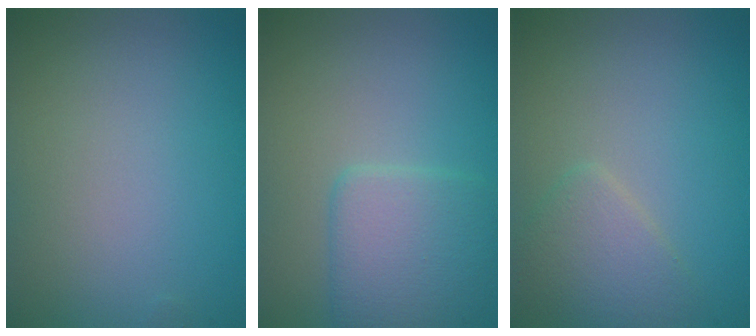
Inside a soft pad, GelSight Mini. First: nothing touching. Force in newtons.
{"total": 3.9, "press": 3.9, "slide": 0.2}
{"total": 2.4, "press": 2.4, "slide": 0.1}